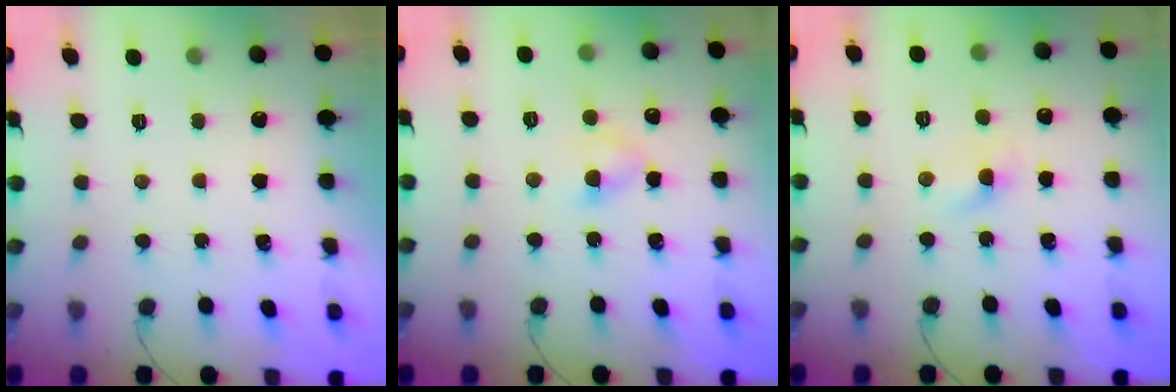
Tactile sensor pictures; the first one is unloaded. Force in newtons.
{"total": 3.0, "press": 2.7, "slide": 1.2}
{"total": 1.6, "press": 1.4, "slide": 0.8}